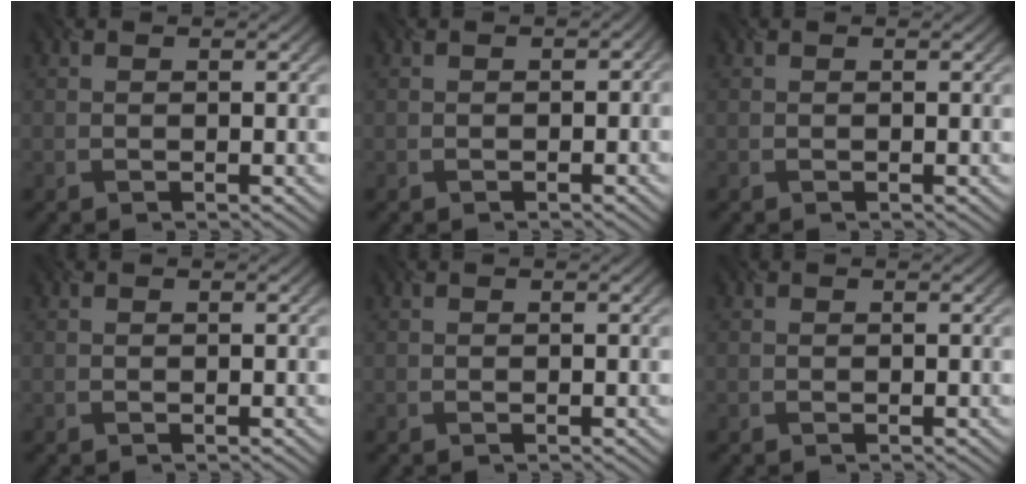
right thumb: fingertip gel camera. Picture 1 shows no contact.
{"total": 1.2, "force": [-0.6, 0.9, 0.5], "torque": [-0.011, 0.006, -0.003]}
{"total": 0.0}
{"total": 0.0}
{"total": 0.0}
{"total": 0.0}